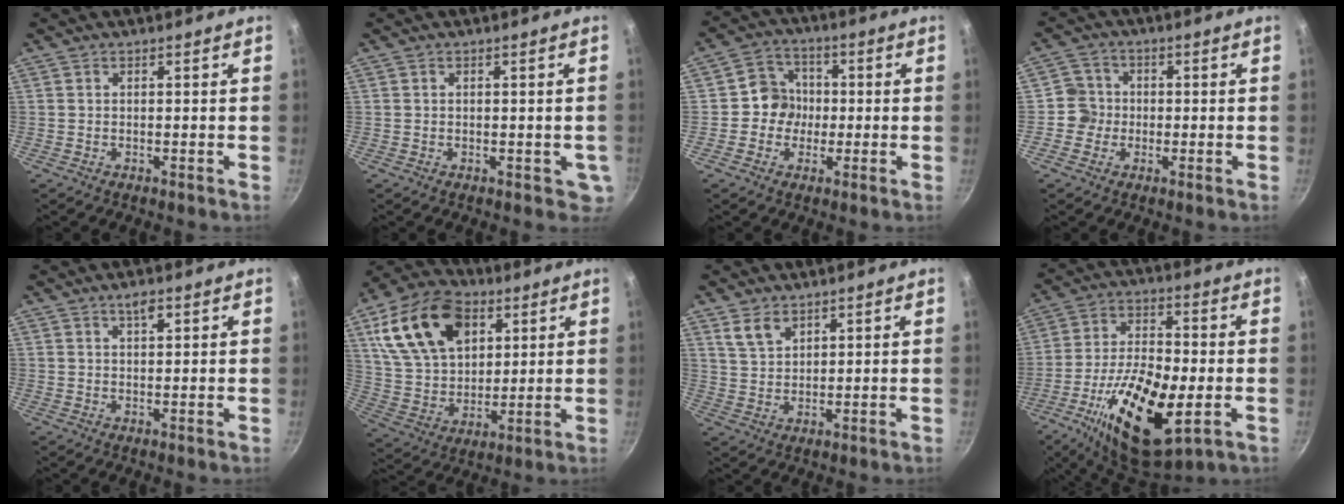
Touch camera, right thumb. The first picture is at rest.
{"total": 2.7, "force": [-0.1, 2.0, 1.8], "torque": [-0.017, -0.004, -0.001]}
{"total": 7.0, "force": [-0.4, 6.6, 2.3], "torque": [0.007, 0.015, -0.023]}
{"total": 4.6, "force": [-0.7, 4.5, 0.7], "torque": [0.018, 0.012, -0.026]}
{"total": 2.6, "force": [1.5, 1.0, 1.9], "torque": [-0.026, -0.005, 0.023]}
{"total": 21.2, "force": [8.4, 13.7, 13.8], "torque": [-0.224, -0.014, 0.153]}
{"total": 4.8, "force": [3.1, 2.8, 2.5], "torque": [-0.039, -0.013, 0.065]}
{"total": 20.8, "force": [-6.1, 9.1, 17.8], "torque": [-0.318, 0.015, -0.102]}